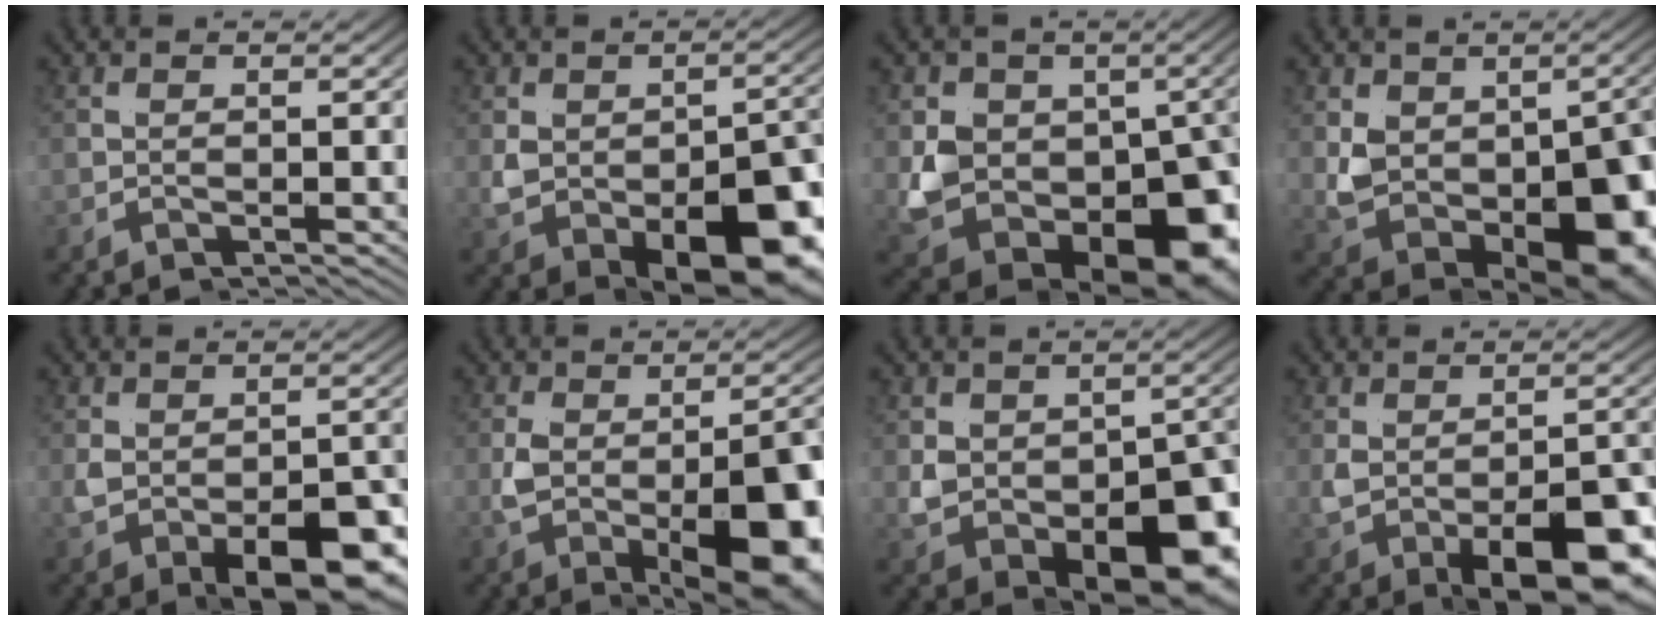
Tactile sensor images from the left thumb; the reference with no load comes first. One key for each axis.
{"total": 9.8, "fx": -2.2, "fy": 4.8, "fz": 8.3, "tx": -0.131, "ty": -0.031, "tz": -0.008}
{"total": 19.5, "fx": -0.8, "fy": 14.9, "fz": 12.6, "tx": -0.219, "ty": -0.027, "tz": -0.020}
{"total": 13.1, "fx": -1.2, "fy": 8.5, "fz": 9.8, "tx": -0.169, "ty": -0.024, "tz": -0.009}
{"total": 5.3, "fx": -1.4, "fy": 1.7, "fz": 4.8, "tx": -0.073, "ty": -0.009, "tz": -0.009}
{"total": 9.7, "fx": -2.2, "fy": 3.4, "fz": 8.8, "tx": -0.144, "ty": -0.018, "tz": -0.017}
{"total": 10.6, "fx": -2.3, "fy": 6.2, "fz": 8.3, "tx": -0.131, "ty": -0.036, "tz": -0.013}
{"total": 6.7, "fx": -1.7, "fy": 1.6, "fz": 6.3, "tx": -0.099, "ty": -0.006, "tz": -0.014}